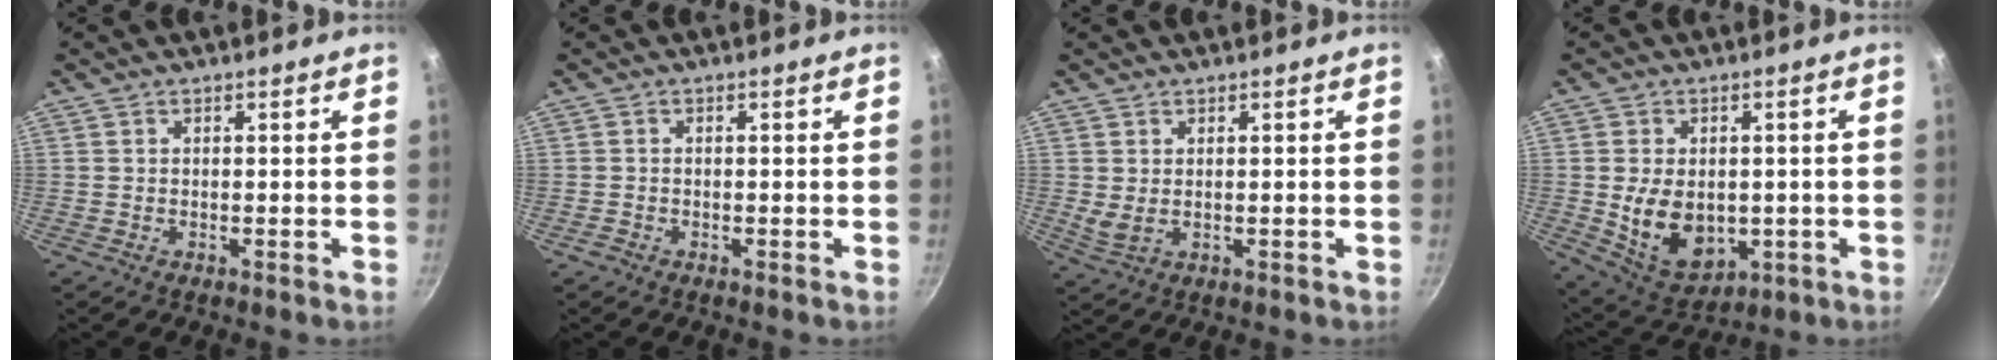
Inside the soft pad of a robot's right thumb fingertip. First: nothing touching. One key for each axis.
{"total": 0.9, "fx": -0.6, "fy": 0.6, "fz": 0.2, "tx": -0.005, "ty": 0.001, "tz": -0.014}
{"total": 2.6, "fx": 0.4, "fy": 1.5, "fz": 2.1, "tx": -0.045, "ty": -0.003, "tz": 0.017}
{"total": 11.6, "fx": -1.1, "fy": 8.1, "fz": 8.2, "tx": -0.111, "ty": -0.003, "tz": 0.006}